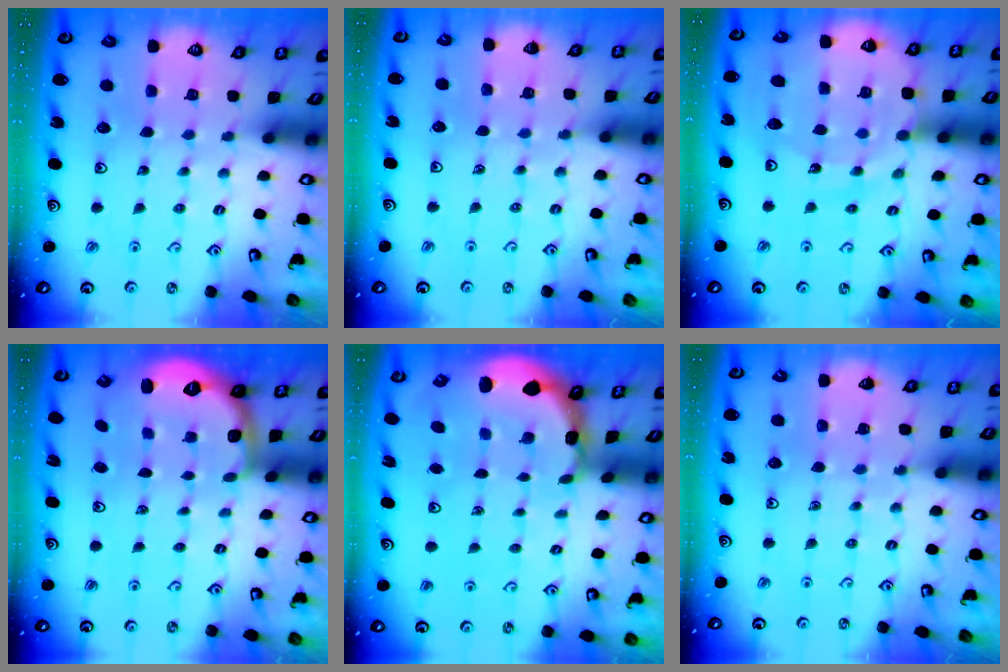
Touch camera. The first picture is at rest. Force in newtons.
{"total": 3.0, "press": 2.9, "slide": 0.5}
{"total": 14.4, "press": 14.3, "slide": 1.8}
{"total": 2.6, "press": 1.6, "slide": 2.1}
{"total": 2.1, "press": 1.9, "slide": 1.0}
{"total": 5.1, "press": 4.9, "slide": 1.4}